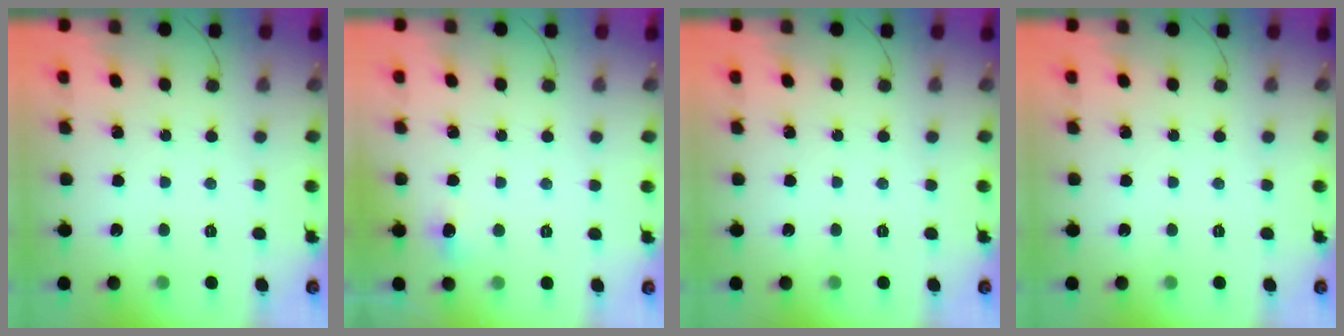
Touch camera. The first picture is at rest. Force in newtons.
{"total": 9.1, "press": 4.3, "slide": 8.1}
{"total": 0.0}
{"total": 0.0}